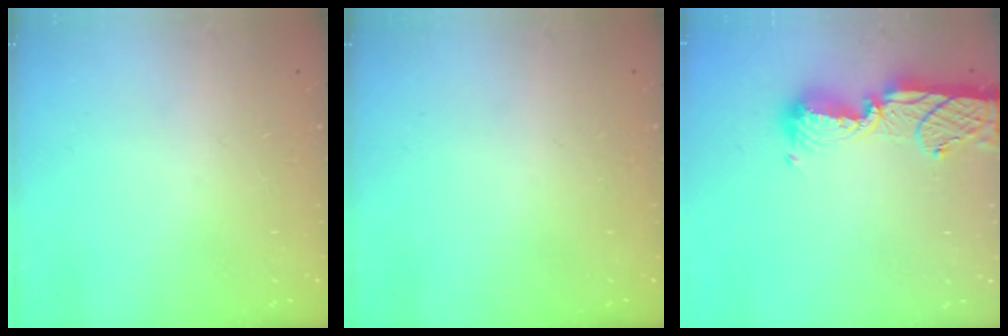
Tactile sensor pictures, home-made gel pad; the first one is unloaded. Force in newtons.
{"total": 0.0}
{"total": 13.4, "press": 13.3, "slide": 1.0}